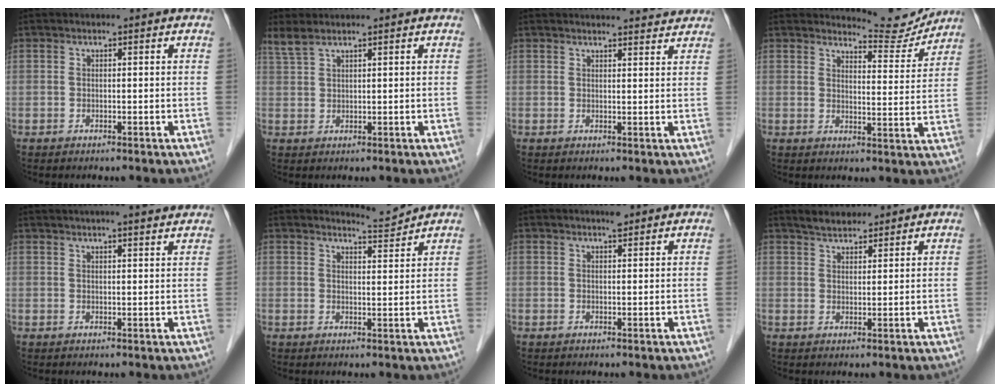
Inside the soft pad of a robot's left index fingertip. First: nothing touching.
{"total": 2.4, "force": [2.1, 0.2, 1.0], "torque": [-0.029, 0.014, 0.050]}
{"total": 7.6, "force": [7.4, 0.7, 1.5], "torque": [-0.012, 0.003, 0.073]}
{"total": 6.7, "force": [6.6, 0.5, -0.4], "torque": [-0.002, -0.022, 0.084]}
{"total": 9.5, "force": [8.2, 0.8, 4.8], "torque": [-0.066, 0.020, 0.098]}
{"total": 2.9, "force": [2.7, -0.9, -0.6], "torque": [0.001, -0.018, 0.050]}
{"total": 1.5, "force": [1.3, 0.3, 0.8], "torque": [-0.016, 0.002, 0.021]}
{"total": 3.7, "force": [3.3, 1.2, 1.0], "torque": [-0.021, 0.016, 0.059]}